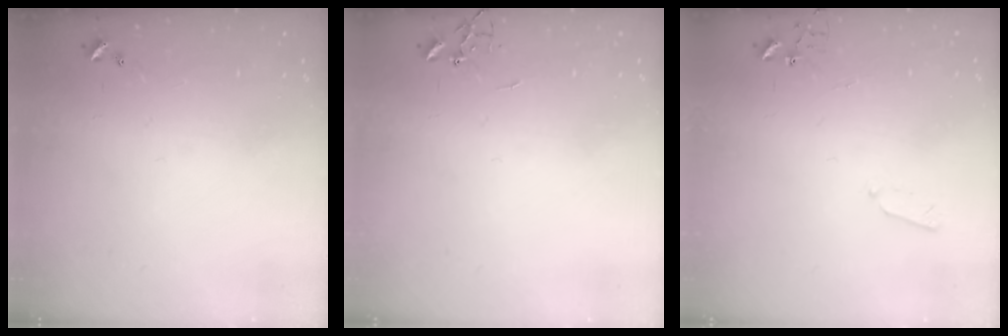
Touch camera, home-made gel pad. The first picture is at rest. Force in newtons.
{"total": 0.0}
{"total": 3.4, "press": 3.4, "slide": 0.5}